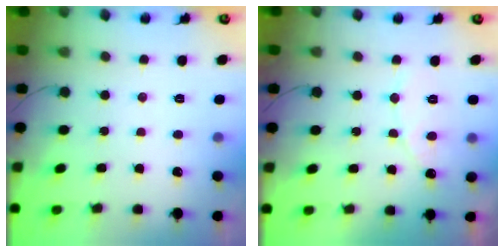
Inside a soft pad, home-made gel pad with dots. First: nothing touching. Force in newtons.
{"total": 7.2, "press": 7.2, "slide": 0.5}